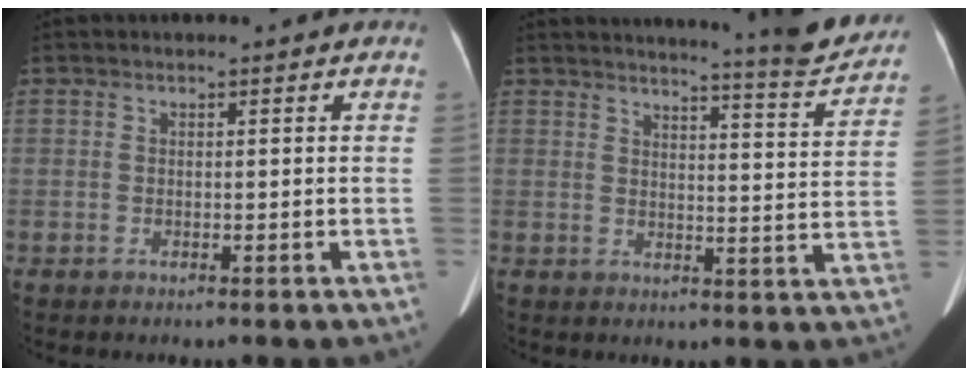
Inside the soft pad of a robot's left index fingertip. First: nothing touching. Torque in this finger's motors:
{"motor_torque": [-0.43, -0.89, -0.16, 0.01]}